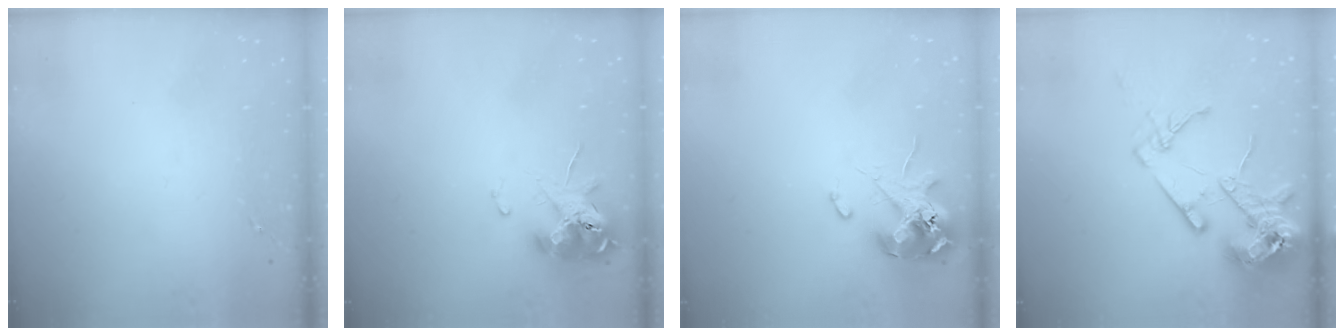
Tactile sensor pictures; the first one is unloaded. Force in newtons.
{"total": 11.3, "press": 11.2, "slide": 1.4}
{"total": 12.1, "press": 11.9, "slide": 1.8}
{"total": 16.3, "press": 16.1, "slide": 2.5}